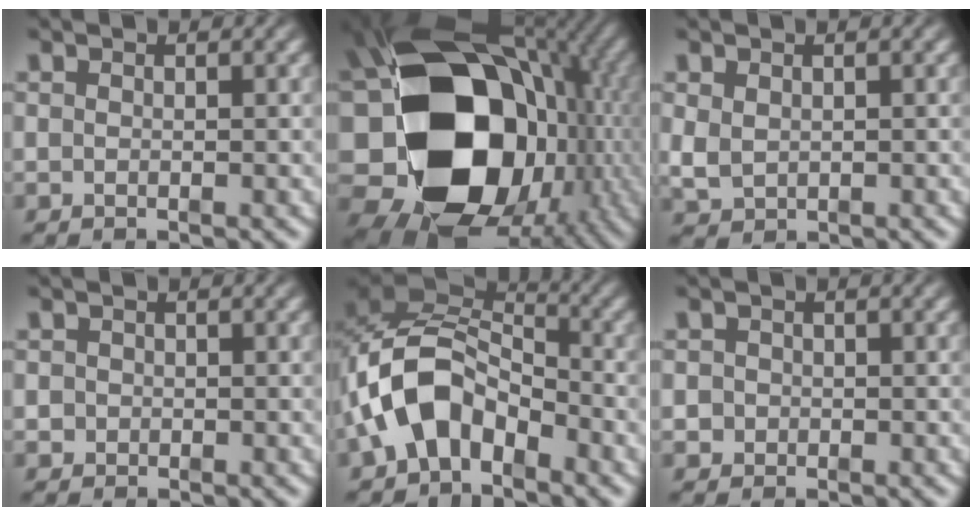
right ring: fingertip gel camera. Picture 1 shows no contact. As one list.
[{"total": 34.4, "force": [-3.5, 23.5, 24.9], "torque": [-0.391, -0.064, -0.044]}, {"total": 2.0, "force": [0.2, 1.8, 0.9], "torque": [-0.030, -0.015, 0.018]}, {"total": 1.3, "force": [-0.3, 1.2, 0.0], "torque": [-0.008, -0.006, -0.005]}, {"total": 8.9, "force": [-0.6, 6.7, 5.8], "torque": [-0.139, -0.019, -0.009]}, {"total": 2.0, "force": [-0.5, 1.9, 0.2], "torque": [-0.012, -0.008, -0.008]}]